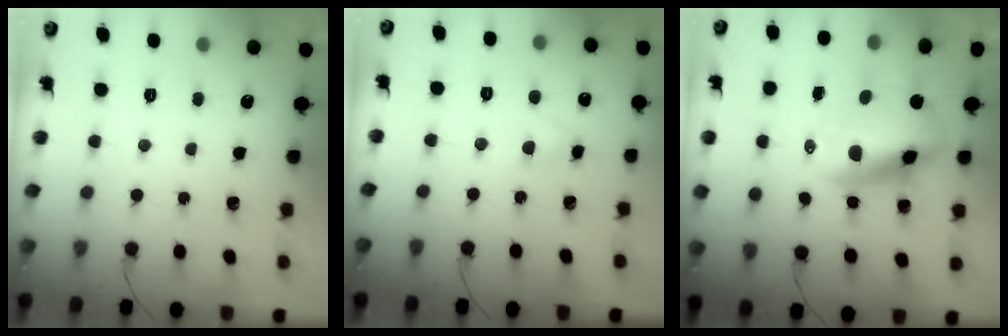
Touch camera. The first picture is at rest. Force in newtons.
{"total": 2.3, "press": 2.1, "slide": 1.0}
{"total": 9.8, "press": 9.5, "slide": 2.5}